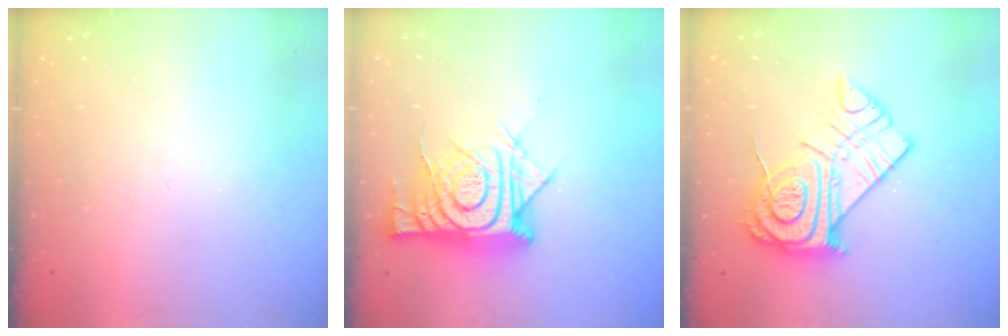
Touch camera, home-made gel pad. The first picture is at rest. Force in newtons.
{"total": 14.5, "press": 14.4, "slide": 1.4}
{"total": 17.3, "press": 17.2, "slide": 1.3}